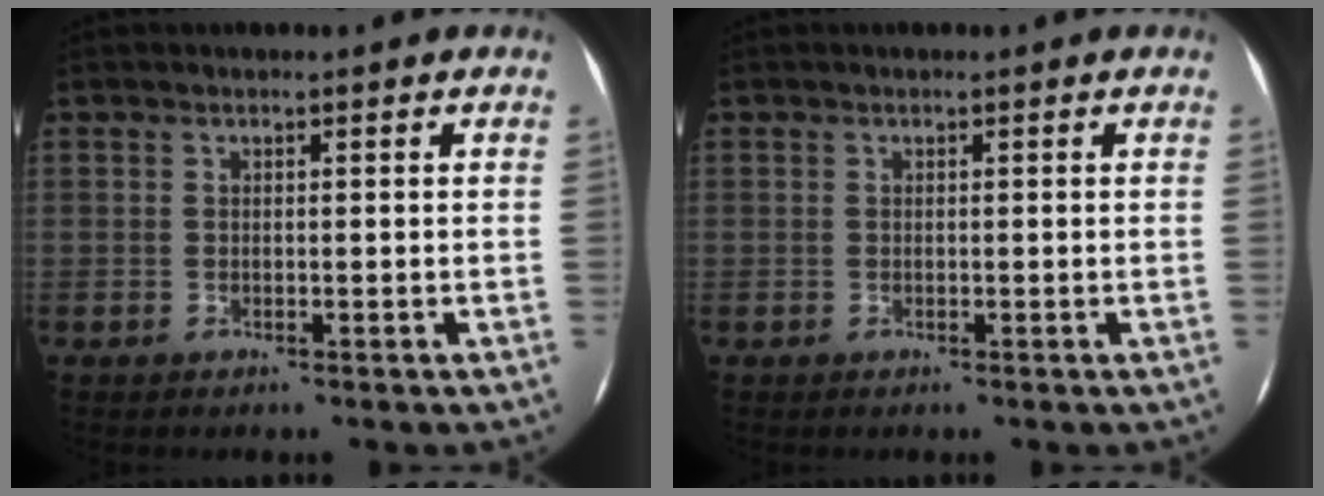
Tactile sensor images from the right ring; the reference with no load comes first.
{"total": 0.0}